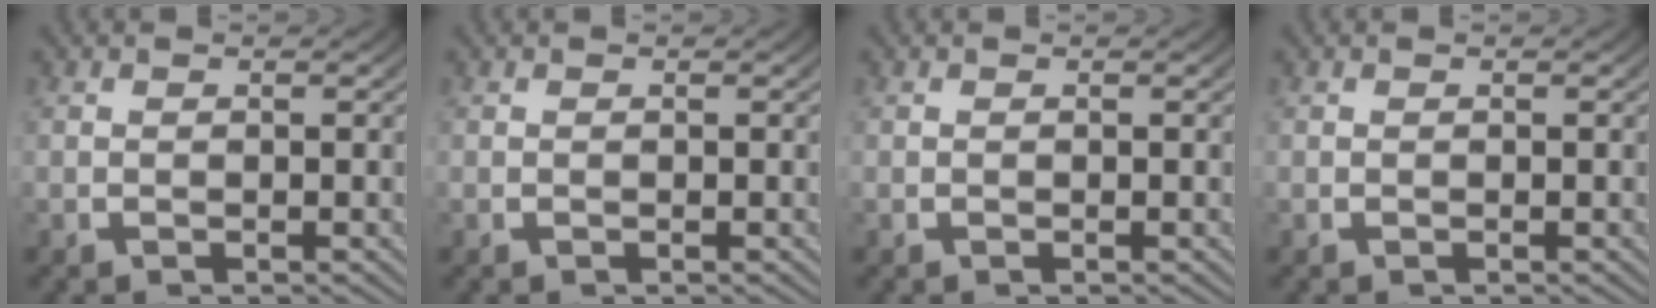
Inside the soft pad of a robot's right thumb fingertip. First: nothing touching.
{"total": 0.0}
{"total": 0.0}
{"total": 0.0}